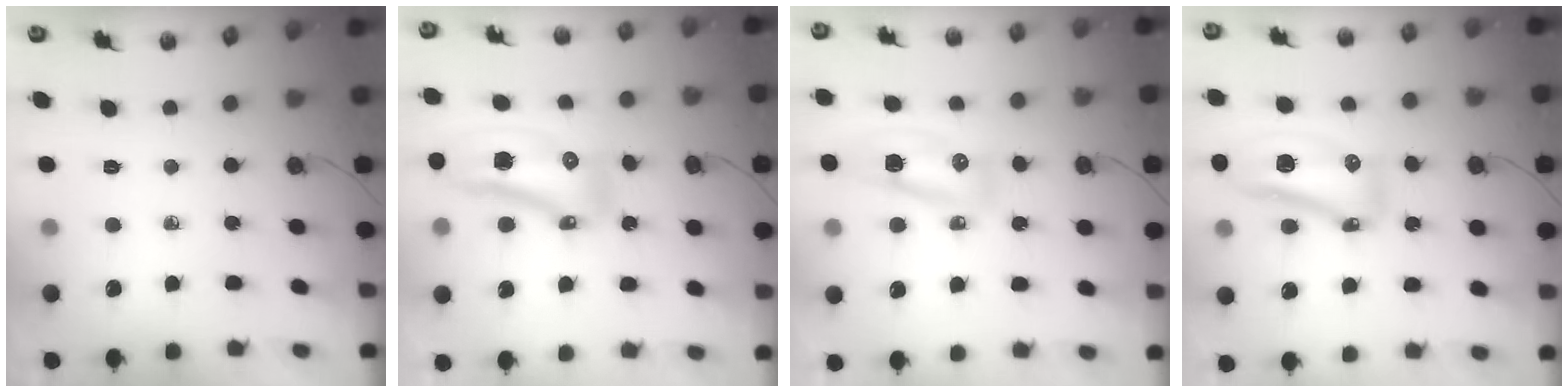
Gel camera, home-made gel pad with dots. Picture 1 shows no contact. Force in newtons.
{"total": 14.0, "press": 13.8, "slide": 2.5}
{"total": 16.9, "press": 12.4, "slide": 11.5}
{"total": 22.3, "press": 17.1, "slide": 14.3}